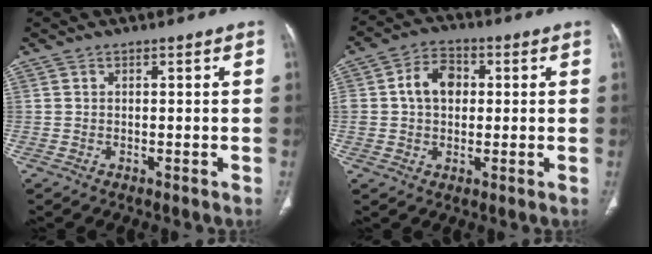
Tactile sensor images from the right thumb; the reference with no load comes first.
{"total": 7.9, "force": [1.1, 5.8, 5.2], "torque": [-0.071, 0.013, 0.015]}